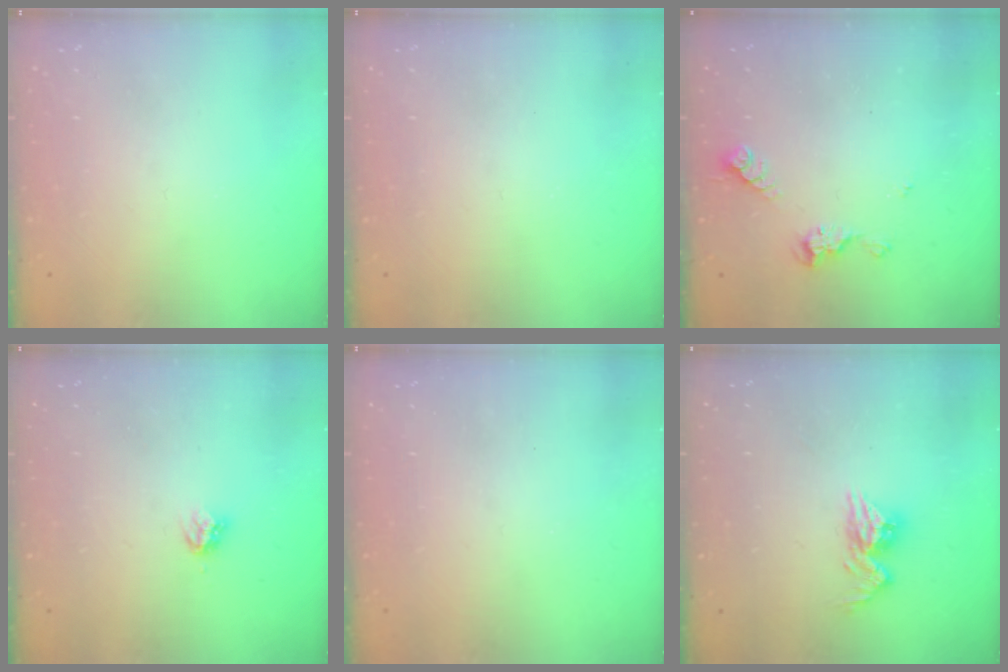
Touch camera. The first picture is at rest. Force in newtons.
{"total": 0.0}
{"total": 6.3, "press": 6.3, "slide": 0.5}
{"total": 3.5, "press": 3.4, "slide": 0.3}
{"total": 0.0}
{"total": 9.8, "press": 9.8, "slide": 0.8}